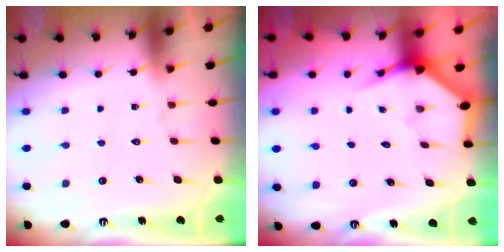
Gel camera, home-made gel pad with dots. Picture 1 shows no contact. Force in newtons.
{"total": 3.6, "press": 3.6, "slide": 0.1}